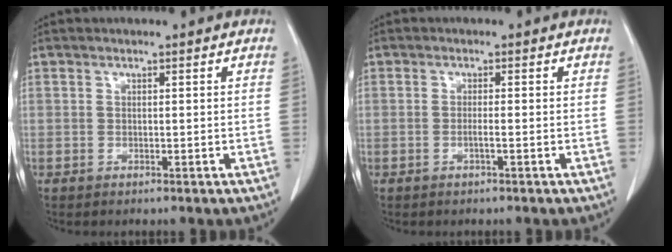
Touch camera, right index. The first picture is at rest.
{"total": 0.9, "force": [-0.3, -0.2, 0.8], "torque": [-0.015, 0.002, -0.004]}